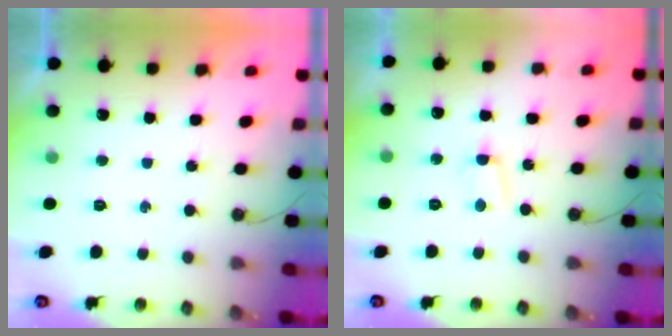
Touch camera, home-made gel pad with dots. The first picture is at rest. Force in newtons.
{"total": 3.4, "press": 3.3, "slide": 0.4}